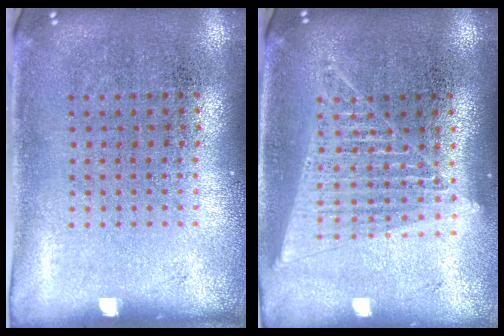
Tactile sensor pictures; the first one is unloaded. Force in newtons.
{"total": 1.5, "press": 1.4, "slide": 0.6}